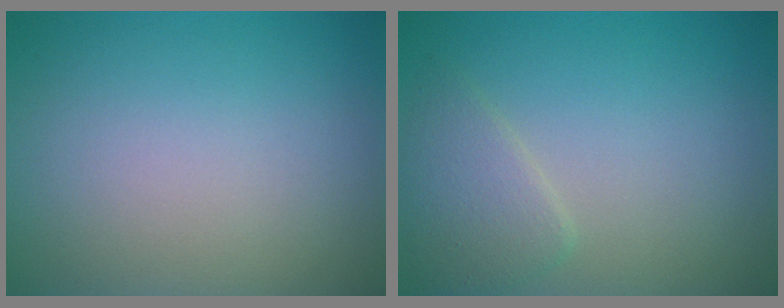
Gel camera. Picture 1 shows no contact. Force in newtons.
{"total": 2.5, "press": 2.5, "slide": 0.0}